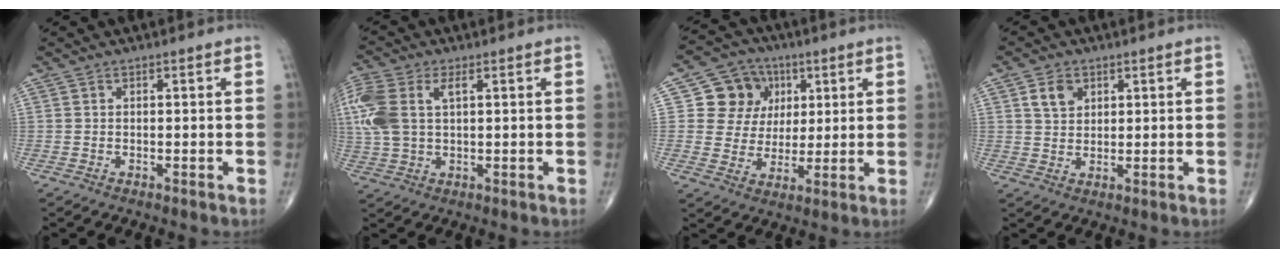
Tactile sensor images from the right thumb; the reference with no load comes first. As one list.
[{"total": 12.6, "force": [3.2, 7.1, 9.9], "torque": [-0.264, 0.016, 0.065]}, {"total": 10.7, "force": [3.4, 9.6, 3.2], "torque": [-0.006, -0.001, 0.056]}, {"total": 4.5, "force": [2.0, 3.2, 2.3], "torque": [-0.029, -0.008, 0.038]}]